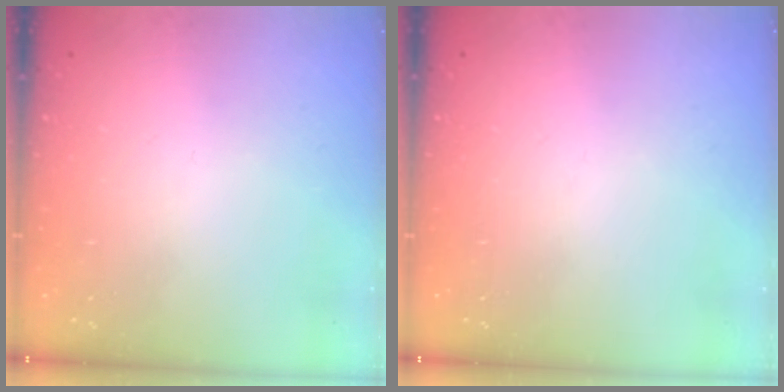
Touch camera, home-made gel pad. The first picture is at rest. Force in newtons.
{"total": 0.0}